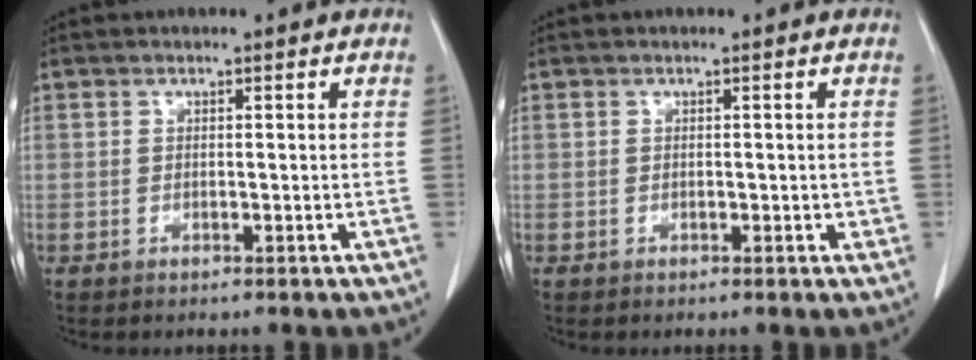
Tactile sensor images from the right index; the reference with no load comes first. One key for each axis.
{"total": 1.0, "fx": 0.0, "fy": 0.7, "fz": 0.7, "tx": -0.006, "ty": 0.001, "tz": 0.002}